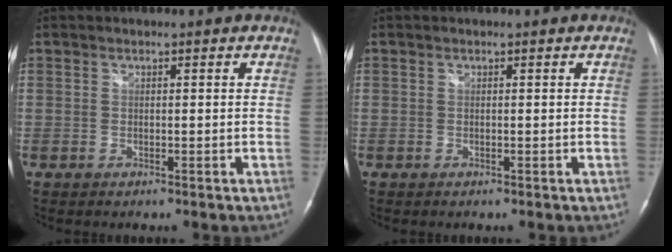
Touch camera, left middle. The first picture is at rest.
{"total": 0.0}